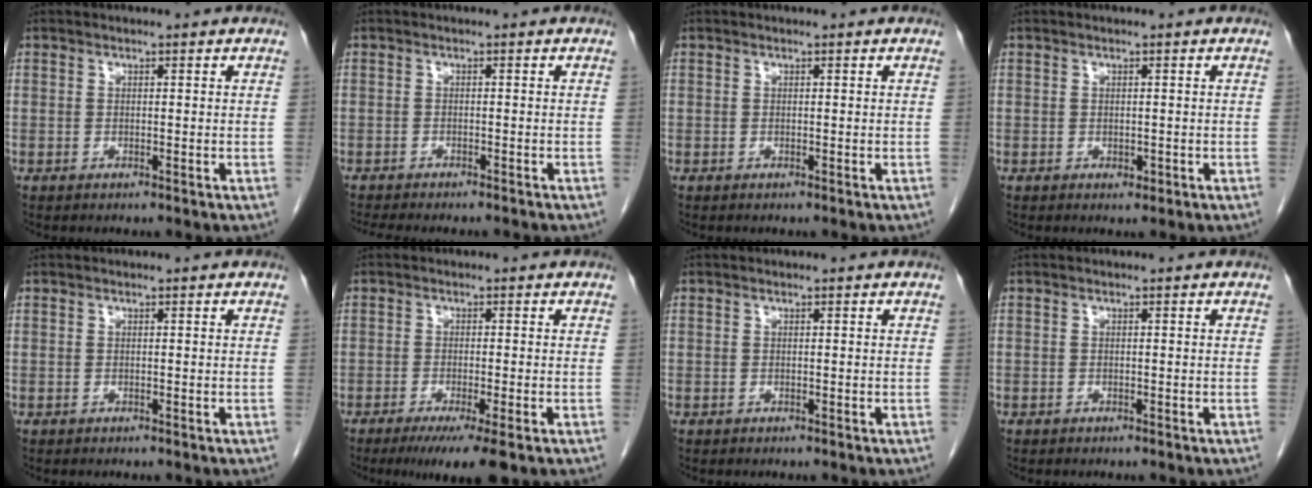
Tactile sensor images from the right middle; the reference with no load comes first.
{"total": 7.8, "force": [-7.0, 1.2, 3.1], "torque": [-0.039, -0.007, -0.097]}
{"total": 0.0}
{"total": 0.8, "force": [-0.1, 0.6, 0.5], "torque": [-0.006, 0.000, 0.002]}
{"total": 0.0}
{"total": 6.5, "force": [-4.1, 0.2, 5.0], "torque": [-0.071, -0.016, -0.064]}
{"total": 0.0}
{"total": 0.6, "force": [-0.4, 0.3, 0.1], "torque": [-0.010, 0.002, -0.008]}